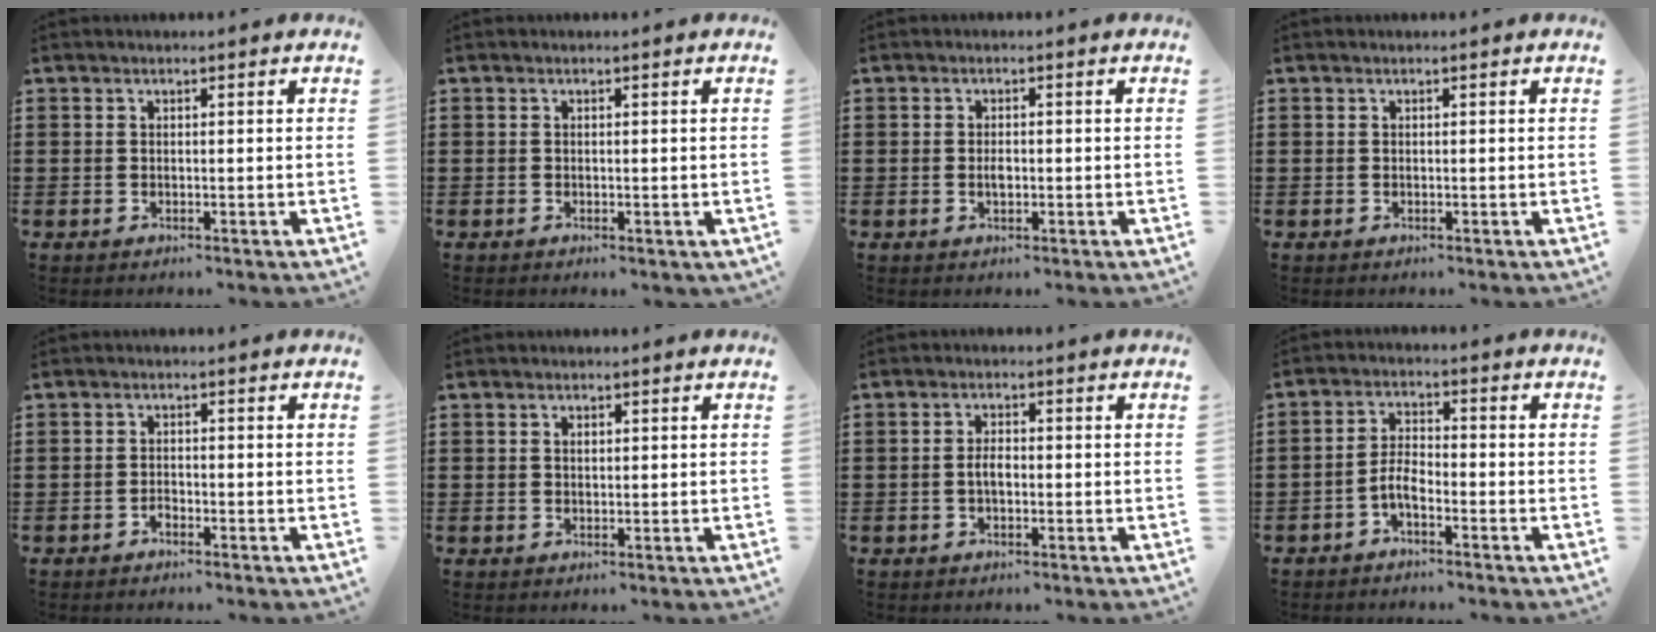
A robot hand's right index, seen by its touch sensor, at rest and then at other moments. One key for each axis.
{"total": 0.0}
{"total": 1.7, "fx": -0.3, "fy": 0.8, "fz": 1.4, "tx": -0.027, "ty": 0.002, "tz": -0.005}
{"total": 0.0}
{"total": 1.2, "fx": -1.0, "fy": 0.5, "fz": 0.4, "tx": -0.011, "ty": -0.001, "tz": -0.020}
{"total": 0.9, "fx": 0.3, "fy": 0.5, "fz": 0.7, "tx": -0.015, "ty": 0.004, "tz": 0.005}
{"total": 2.4, "fx": -0.5, "fy": 1.0, "fz": 2.1, "tx": -0.048, "ty": 0.000, "tz": -0.012}
{"total": 3.7, "fx": -2.2, "fy": 1.3, "fz": 2.7, "tx": -0.070, "ty": 0.003, "tz": -0.048}